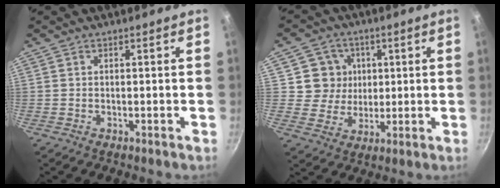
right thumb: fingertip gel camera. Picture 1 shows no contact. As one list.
[{"total": 8.2, "force": [1.8, 7.8, 1.6], "torque": [0.012, -0.006, 0.027]}]